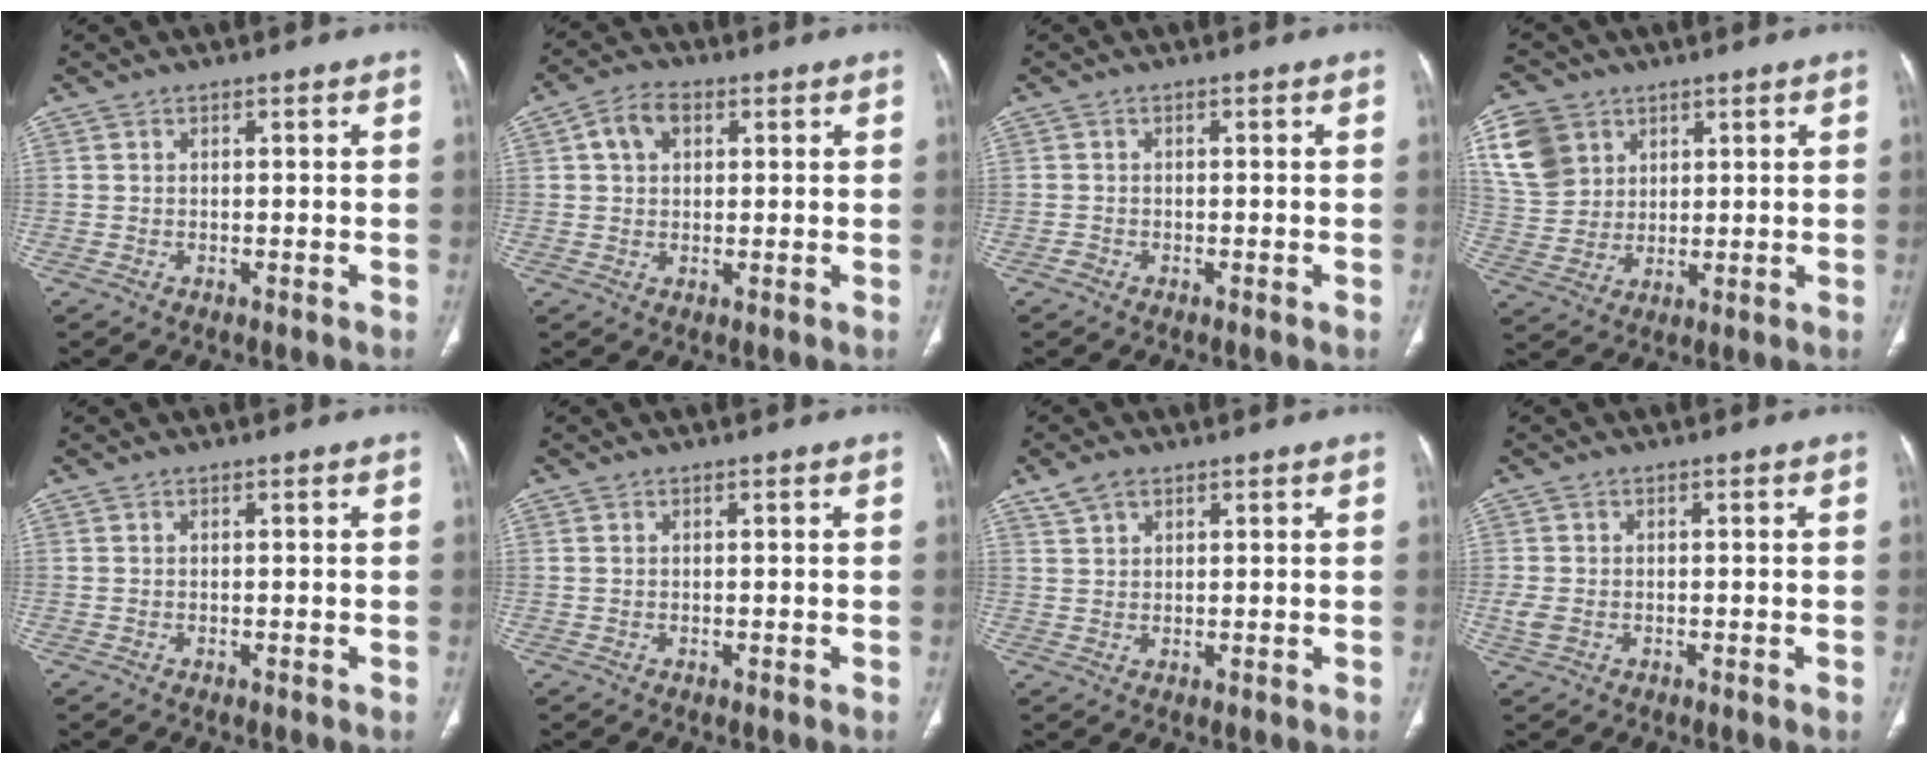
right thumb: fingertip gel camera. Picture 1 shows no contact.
{"total": 5.5, "force": [1.8, 3.8, 3.5], "torque": [-0.053, 0.008, 0.029]}
{"total": 0.8, "force": [-0.6, 0.4, 0.3], "torque": [-0.004, 0.001, -0.017]}
{"total": 10.8, "force": [4.7, 8.7, 4.3], "torque": [-0.070, -0.006, 0.102]}
{"total": 0.0}
{"total": 0.0}
{"total": 3.4, "force": [2.3, 1.9, 1.7], "torque": [-0.032, 0.002, 0.051]}
{"total": 2.4, "force": [-0.6, 1.7, 1.6], "torque": [-0.043, -0.001, -0.012]}